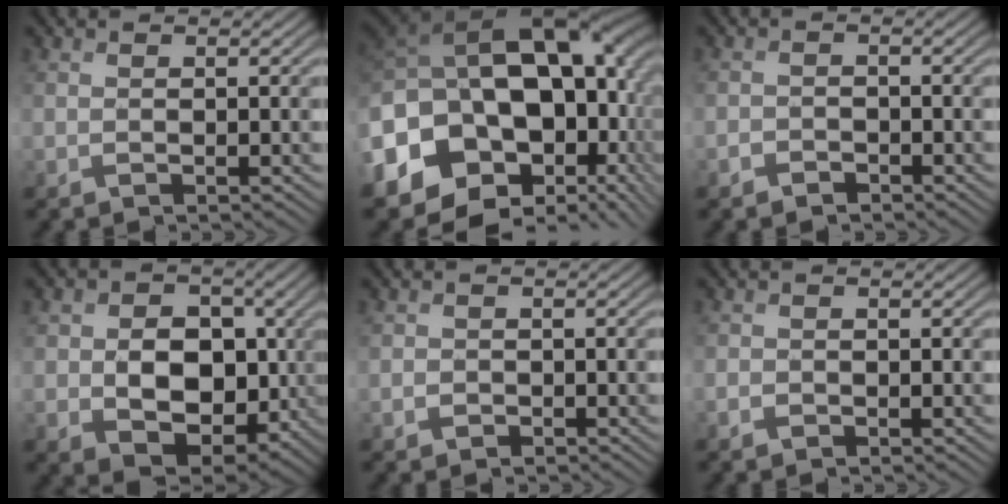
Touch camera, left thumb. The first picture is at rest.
{"total": 21.1, "force": [-3.4, 15.1, 14.3], "torque": [-0.283, -0.051, -0.045]}
{"total": 1.6, "force": [-1.2, 0.9, 0.3], "torque": [-0.003, 0.002, -0.028]}
{"total": 10.8, "force": [-1.2, 8.1, 7.0], "torque": [-0.118, -0.018, -0.019]}
{"total": 1.3, "force": [-0.5, 1.1, 0.3], "torque": [-0.001, -0.003, -0.014]}
{"total": 1.2, "force": [-0.6, 0.9, 0.4], "torque": [-0.008, -0.002, -0.016]}